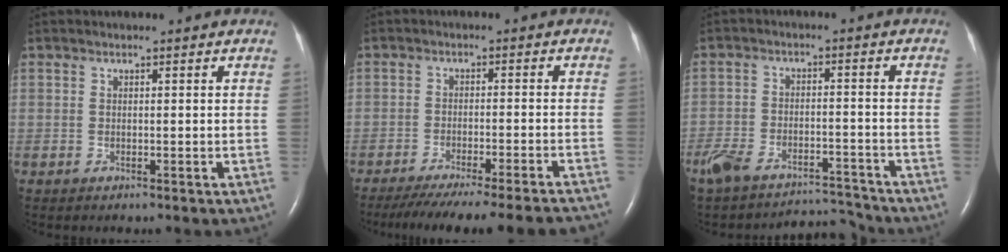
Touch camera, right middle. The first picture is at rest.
{"total": 20.1, "force": [-18.4, 0.2, 8.1], "torque": [-0.091, -0.041, -0.244]}
{"total": 10.8, "force": [-10.3, 2.4, 2.5], "torque": [-0.048, 0.023, -0.170]}